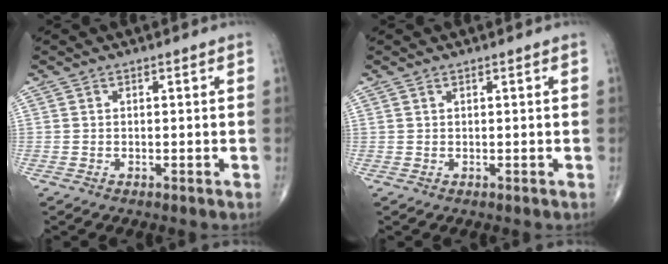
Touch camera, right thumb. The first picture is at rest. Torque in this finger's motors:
{"motor_torque": [0.01, -0.15, -0.06, 0.07, -0.03]}